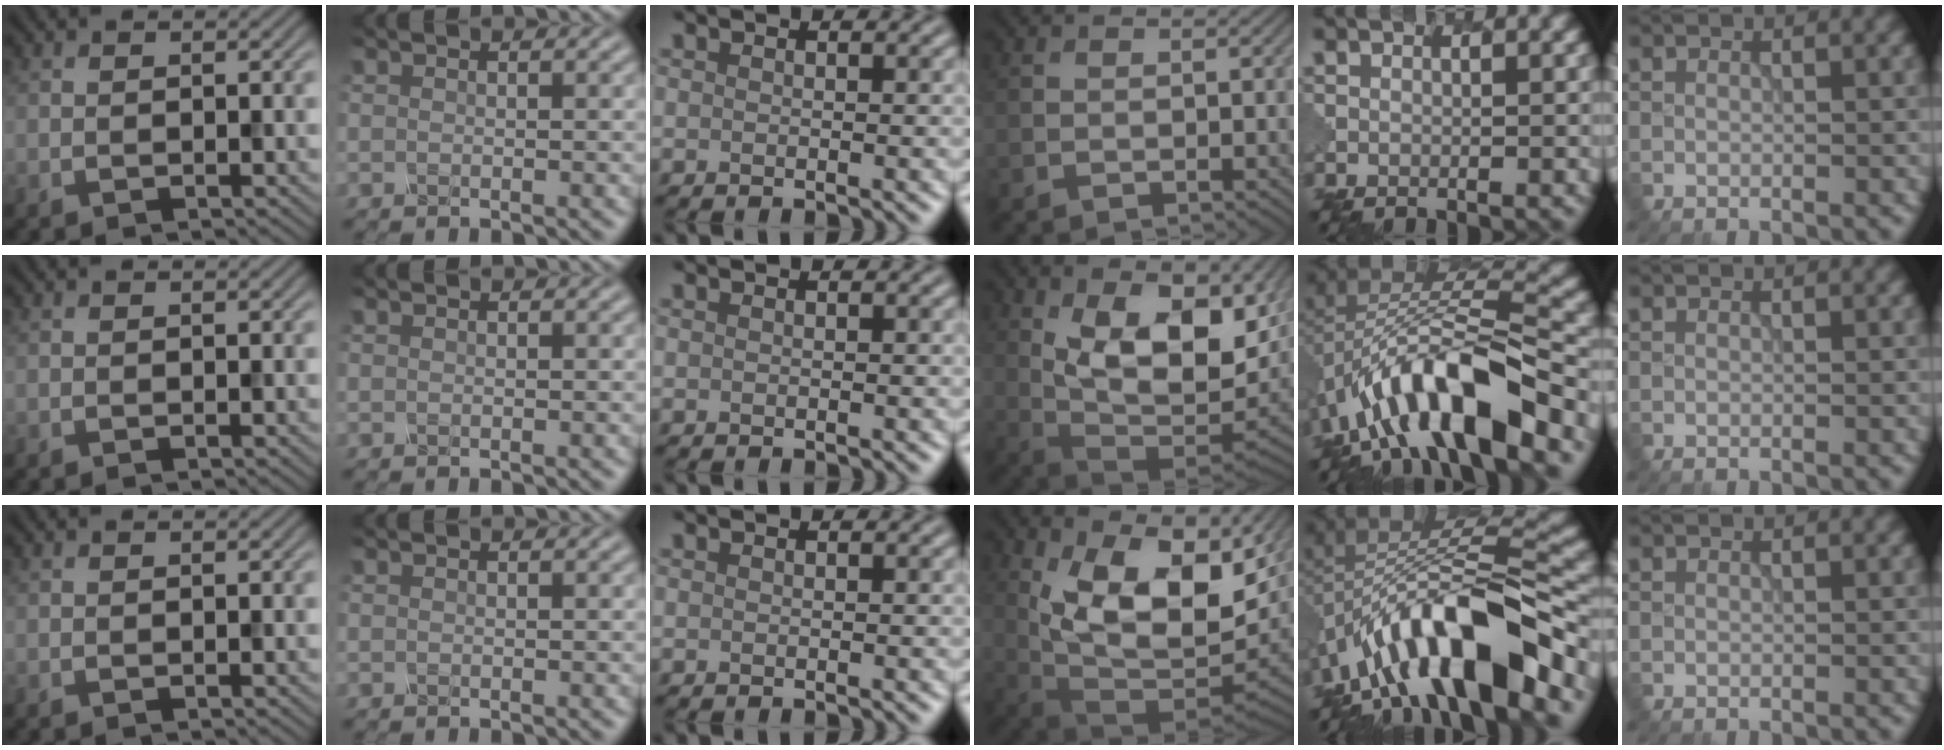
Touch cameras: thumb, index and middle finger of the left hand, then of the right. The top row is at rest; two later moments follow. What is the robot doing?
{"motion": "unscrew", "object": "spray bottle"}